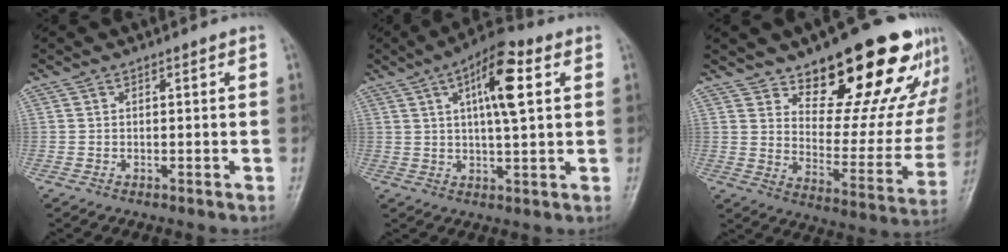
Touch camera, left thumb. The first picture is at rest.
{"total": 11.4, "force": [3.8, 3.5, 10.1], "torque": [-0.161, 0.006, 0.056]}
{"total": 24.9, "force": [17.2, 10.2, 14.8], "torque": [-0.144, -0.103, 0.246]}